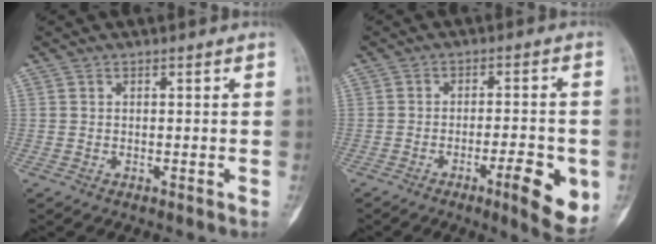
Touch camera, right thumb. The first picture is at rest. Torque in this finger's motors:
{"motor_torque": [-0.49, -0.02, 0.14, 0.49, 0.00]}